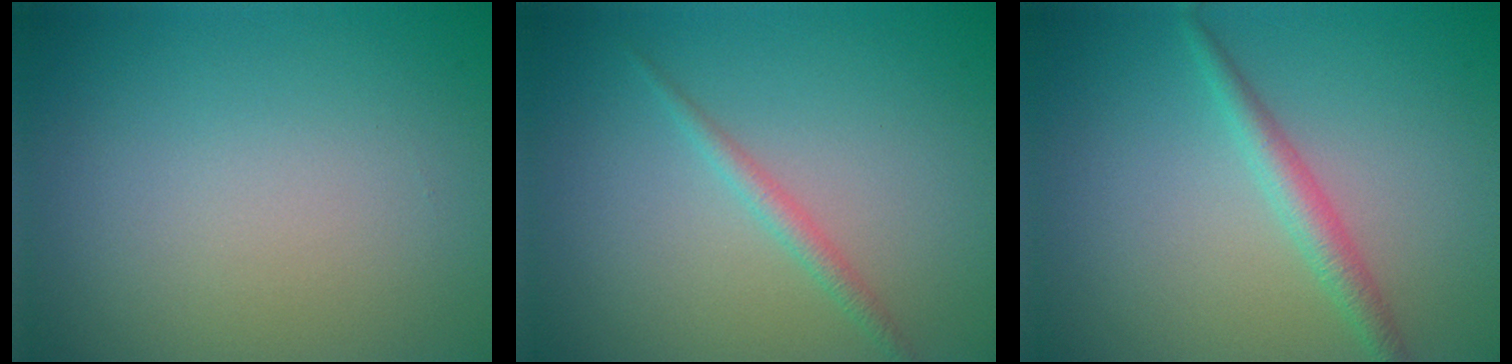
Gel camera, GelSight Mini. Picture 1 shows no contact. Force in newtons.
{"total": 1.4, "press": 1.4, "slide": 0.0}
{"total": 2.0, "press": 2.0, "slide": 0.0}